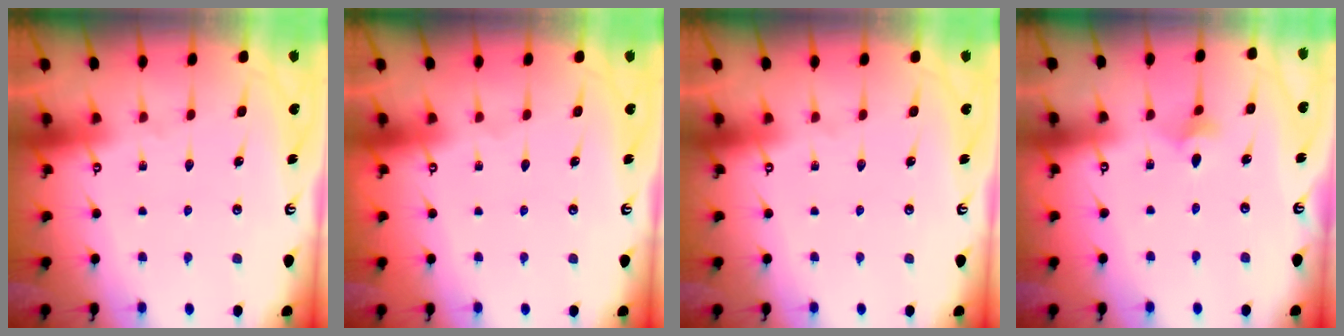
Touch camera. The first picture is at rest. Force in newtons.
{"total": 0.0}
{"total": 0.0}
{"total": 2.9, "press": 2.9, "slide": 0.5}